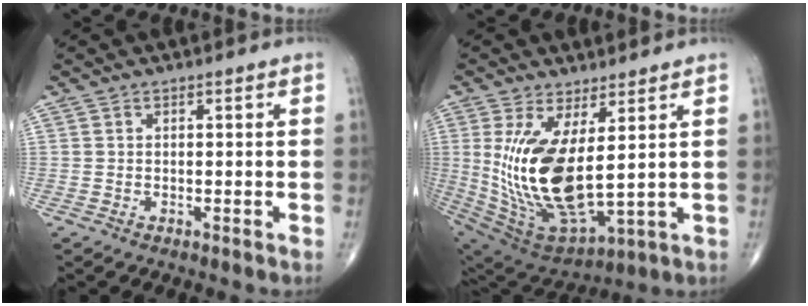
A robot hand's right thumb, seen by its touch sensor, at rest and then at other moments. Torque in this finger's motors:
{"motor_torque": [-0.81, 1.51, 2.11, 0.52, 0.65]}